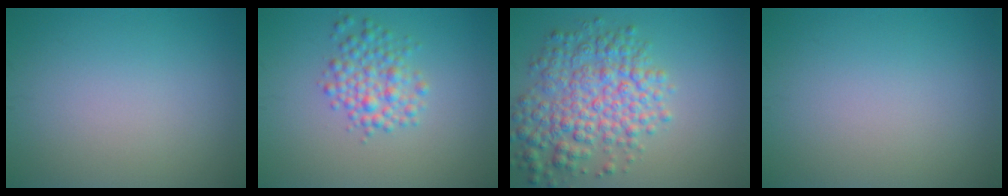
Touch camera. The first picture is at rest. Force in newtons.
{"total": 3.2, "press": 3.2, "slide": 0.1}
{"total": 6.8, "press": 6.8, "slide": 0.2}
{"total": 0.0}